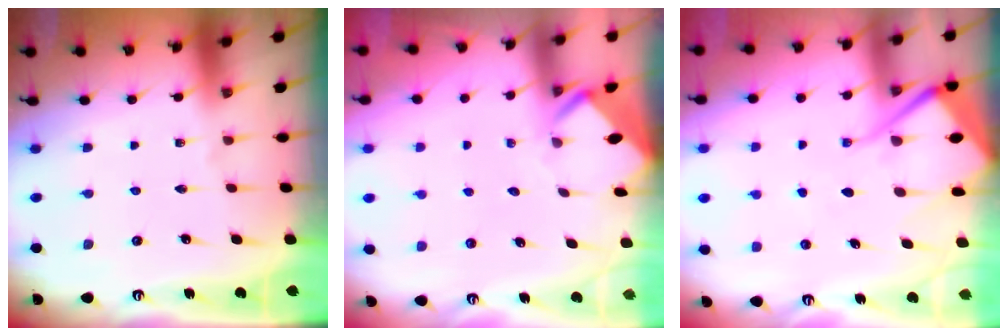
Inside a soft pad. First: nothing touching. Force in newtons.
{"total": 3.7, "press": 3.7, "slide": 0.3}
{"total": 10.9, "press": 10.9, "slide": 1.0}